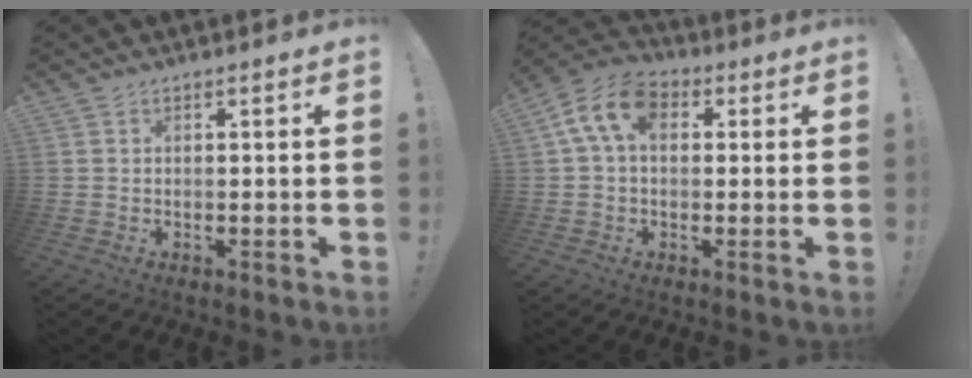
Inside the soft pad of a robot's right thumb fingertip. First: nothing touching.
{"total": 11.2, "force": [3.1, 7.1, 8.0], "torque": [-0.154, 0.009, 0.059]}